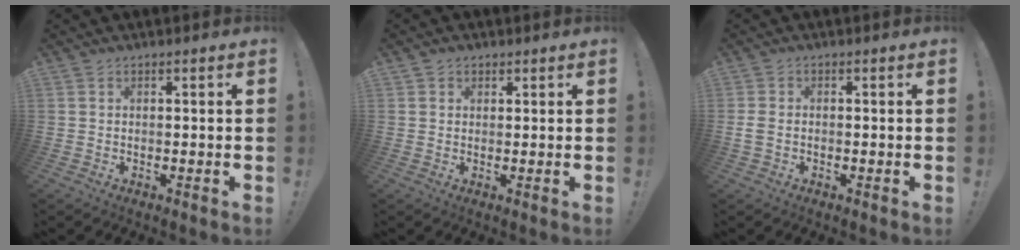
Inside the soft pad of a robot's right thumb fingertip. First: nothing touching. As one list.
[{"total": 1.5, "force": [0.8, 1.3, 0.3], "torque": [0.001, -0.002, 0.013]}, {"total": 2.5, "force": [-0.4, 1.6, 1.9], "torque": [-0.042, 0.006, -0.006]}]